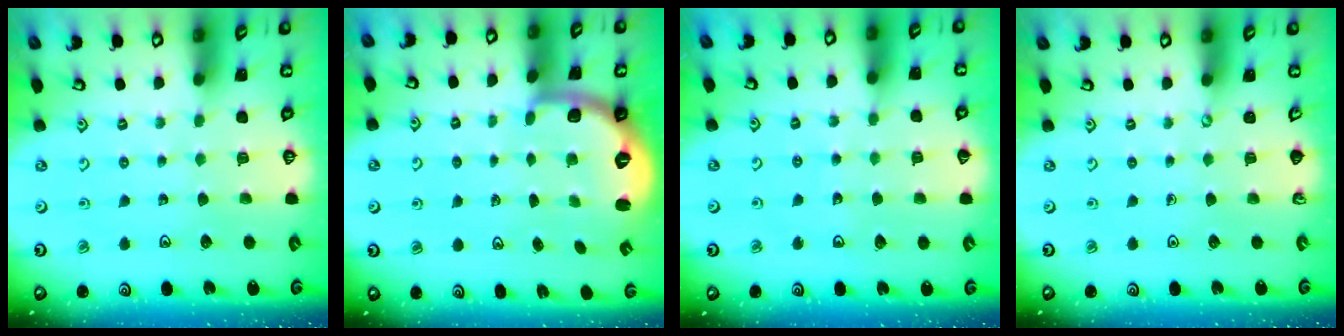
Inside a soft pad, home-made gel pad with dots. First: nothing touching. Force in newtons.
{"total": 2.8, "press": 1.9, "slide": 2.0}
{"total": 3.8, "press": 3.7, "slide": 0.4}
{"total": 0.0}